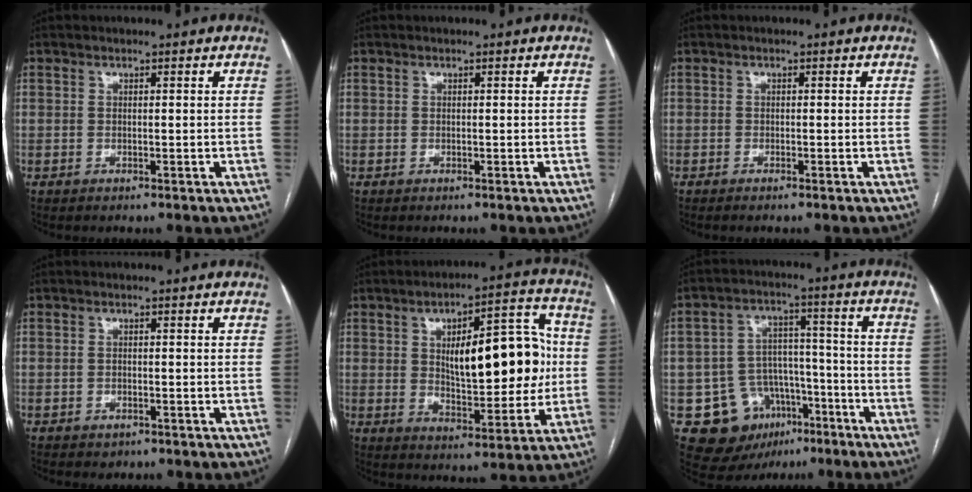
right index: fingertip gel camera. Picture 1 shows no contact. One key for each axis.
{"total": 0.0}
{"total": 0.7, "fx": -0.5, "fy": -0.1, "fz": 0.5, "tx": -0.011, "ty": -0.001, "tz": -0.010}
{"total": 1.4, "fx": -0.8, "fy": 1.0, "fz": 0.5, "tx": -0.010, "ty": 0.002, "tz": -0.006}
{"total": 16.8, "fx": 1.9, "fy": 6.0, "fz": 15.6, "tx": -0.223, "ty": 0.027, "tz": 0.037}
{"total": 12.4, "fx": -6.0, "fy": 9.8, "fz": 4.6, "tx": -0.068, "ty": 0.046, "tz": -0.080}